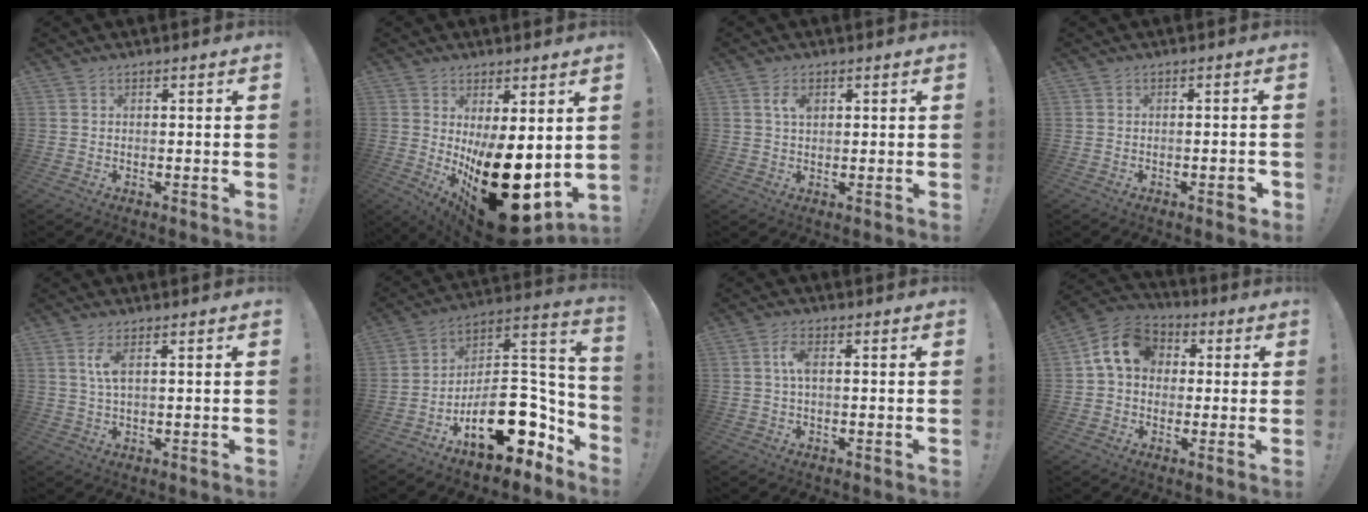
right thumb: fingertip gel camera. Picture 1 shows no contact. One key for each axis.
{"total": 21.9, "fx": -4.5, "fy": 9.5, "fz": 19.2, "tx": -0.272, "ty": 0.002, "tz": -0.046}
{"total": 3.9, "fx": 1.3, "fy": 2.1, "fz": 3.0, "tx": -0.054, "ty": 0.003, "tz": 0.021}
{"total": 2.9, "fx": -1.5, "fy": 0.9, "fz": 2.3, "tx": -0.030, "ty": 0.008, "tz": -0.024}
{"total": 4.4, "fx": 1.5, "fy": 1.3, "fz": 3.9, "tx": -0.080, "ty": -0.004, "tz": 0.021}
{"total": 20.2, "fx": -7.8, "fy": 11.5, "fz": 14.7, "tx": -0.199, "ty": 0.047, "tz": -0.111}
{"total": 4.2, "fx": 0.3, "fy": 1.6, "fz": 3.9, "tx": -0.074, "ty": 0.003, "tz": 0.001}
{"total": 12.2, "fx": 2.8, "fy": 9.7, "fz": 7.0, "tx": -0.096, "ty": 0.007, "tz": 0.057}